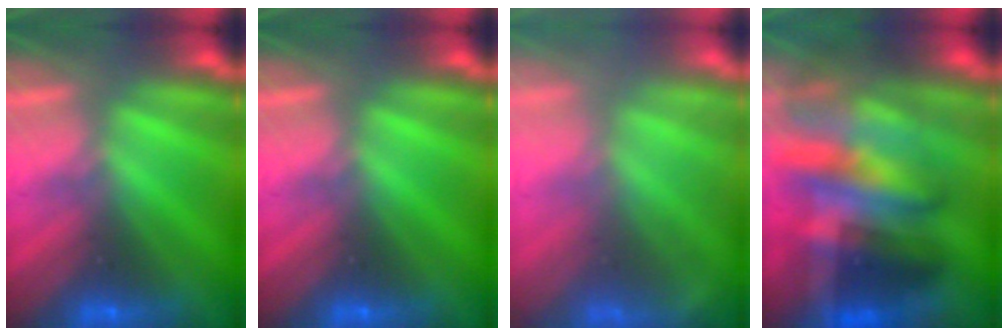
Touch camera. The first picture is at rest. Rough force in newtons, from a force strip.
{"total": 0.0}
{"total": 1.4}
{"total": 7.0}